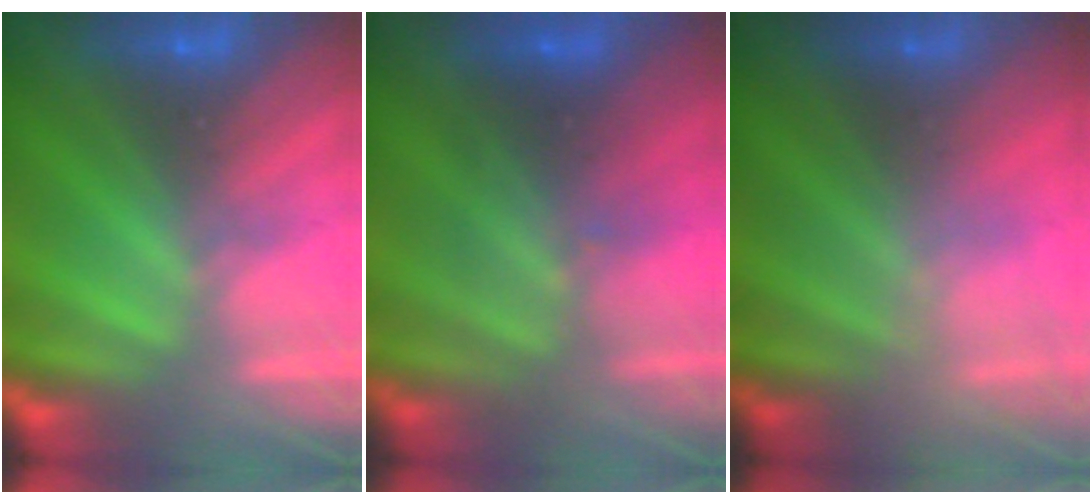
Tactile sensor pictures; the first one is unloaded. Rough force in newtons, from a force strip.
{"total": 2.3}
{"total": 2.3}